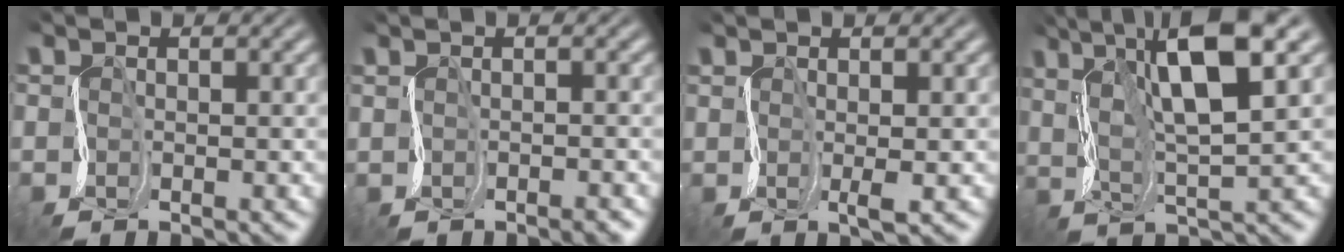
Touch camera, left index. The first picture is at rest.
{"total": 0.8, "force": [-0.3, 0.1, 0.7], "torque": [0.008, 0.011, -0.001]}
{"total": 1.4, "force": [1.2, -0.4, 0.6], "torque": [-0.020, 0.006, 0.015]}
{"total": 8.5, "force": [5.5, 1.1, 6.4], "torque": [-0.108, 0.024, 0.086]}